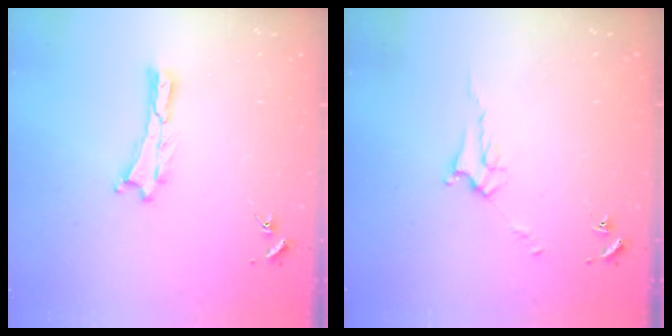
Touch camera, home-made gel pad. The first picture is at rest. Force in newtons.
{"total": 3.5, "press": 3.5, "slide": 0.3}